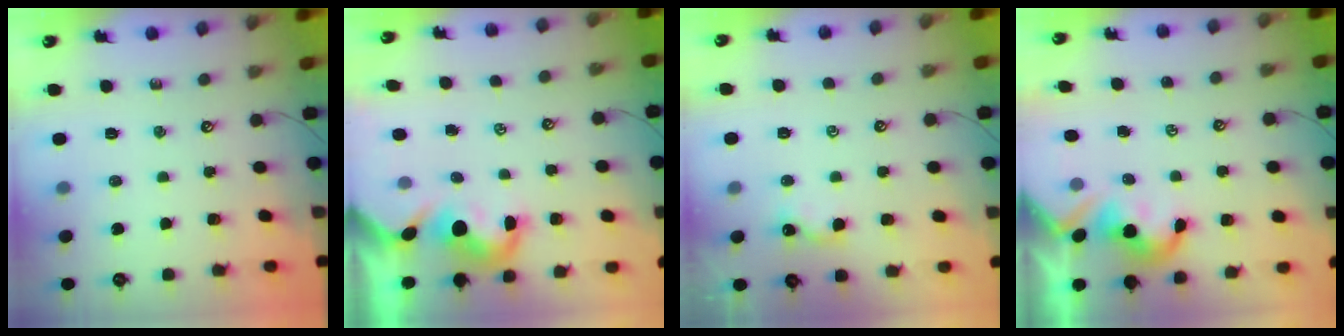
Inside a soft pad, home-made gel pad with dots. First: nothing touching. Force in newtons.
{"total": 1.7, "press": 1.4, "slide": 1.0}
{"total": 1.4, "press": 1.4, "slide": 0.2}
{"total": 2.4, "press": 2.4, "slide": 0.3}